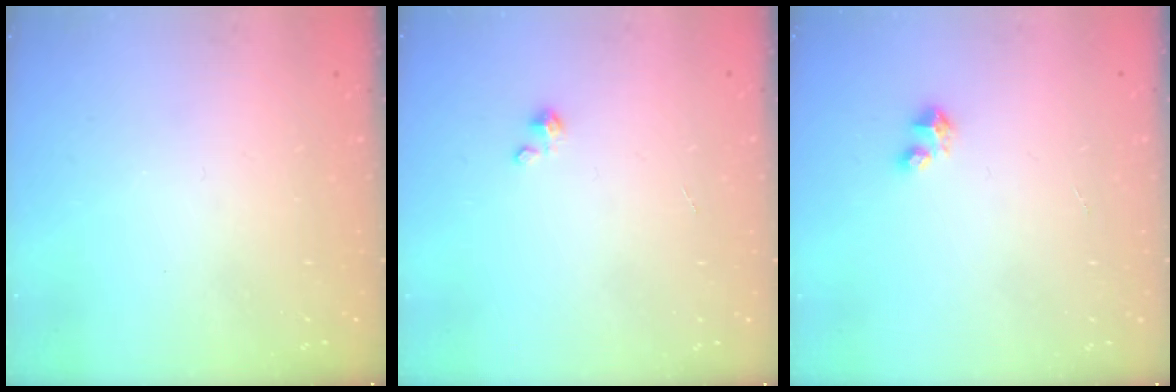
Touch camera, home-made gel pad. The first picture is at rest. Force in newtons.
{"total": 1.7, "press": 1.7, "slide": 0.1}
{"total": 2.6, "press": 2.6, "slide": 0.1}